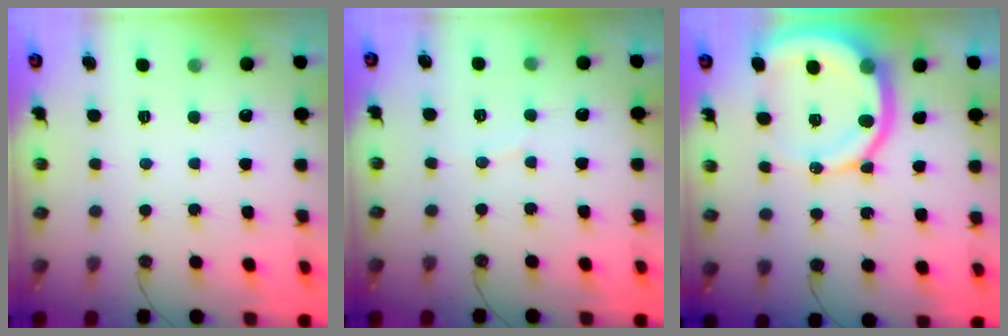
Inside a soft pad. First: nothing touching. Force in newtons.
{"total": 4.7, "press": 4.6, "slide": 0.4}
{"total": 15.0, "press": 14.8, "slide": 2.0}